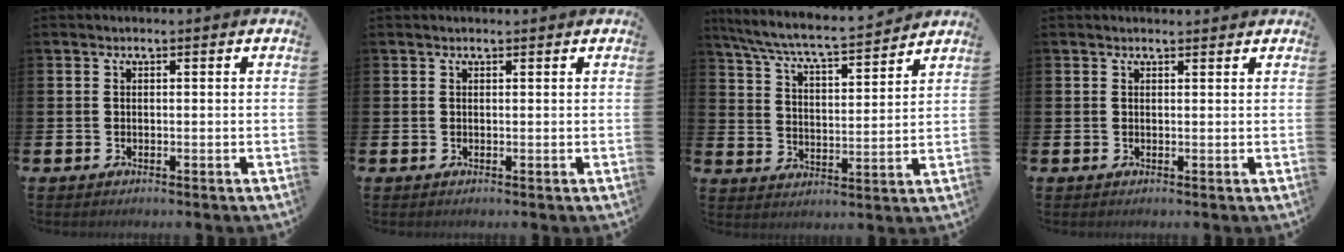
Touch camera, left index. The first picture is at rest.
{"total": 0.0}
{"total": 7.0, "force": [6.6, 0.2, 2.3], "torque": [-0.071, -0.049, 0.112]}
{"total": 0.8, "force": [0.8, 0.1, 0.2], "torque": [0.010, -0.004, 0.012]}